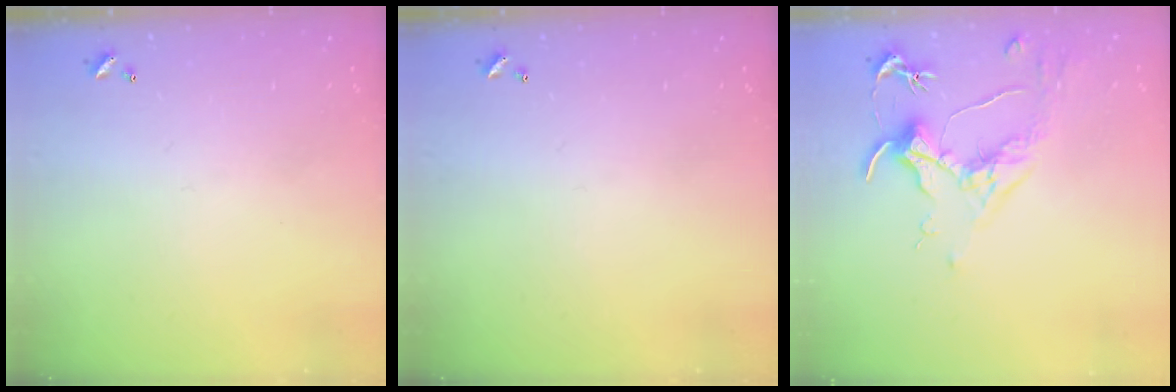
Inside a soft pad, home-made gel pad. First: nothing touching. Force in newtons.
{"total": 0.0}
{"total": 1.8, "press": 1.5, "slide": 0.9}